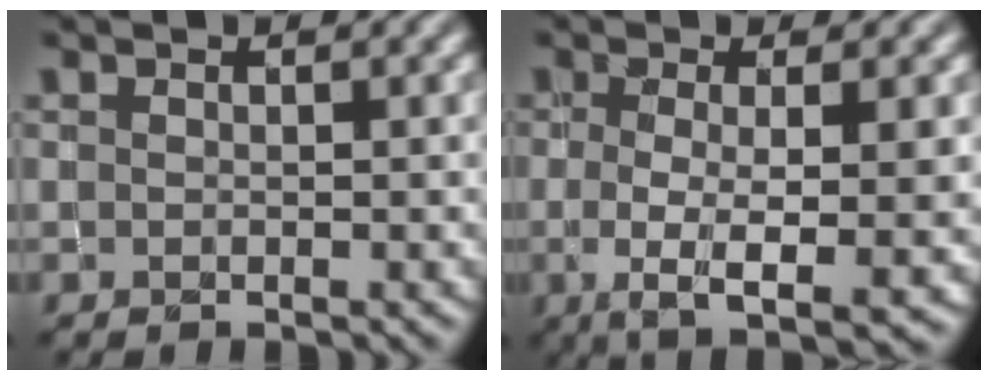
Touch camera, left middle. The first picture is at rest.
{"total": 6.7, "force": [-1.3, 1.9, 6.3], "torque": [-0.095, -0.012, -0.022]}